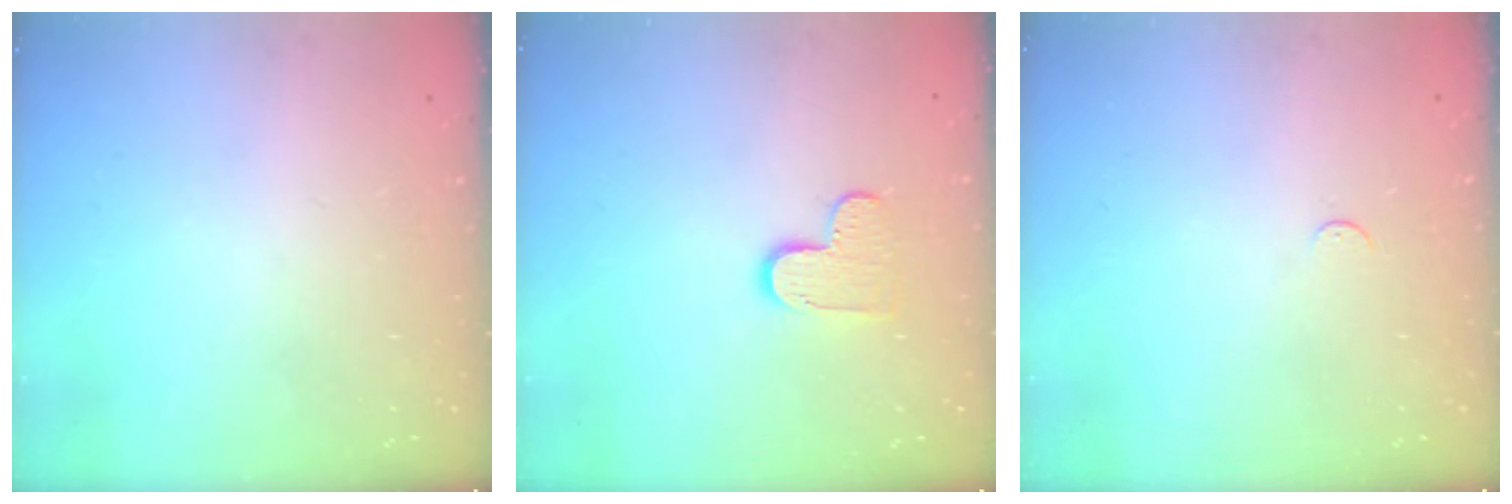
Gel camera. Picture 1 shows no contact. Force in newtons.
{"total": 7.0, "press": 7.0, "slide": 0.3}
{"total": 2.7, "press": 2.7, "slide": 0.4}